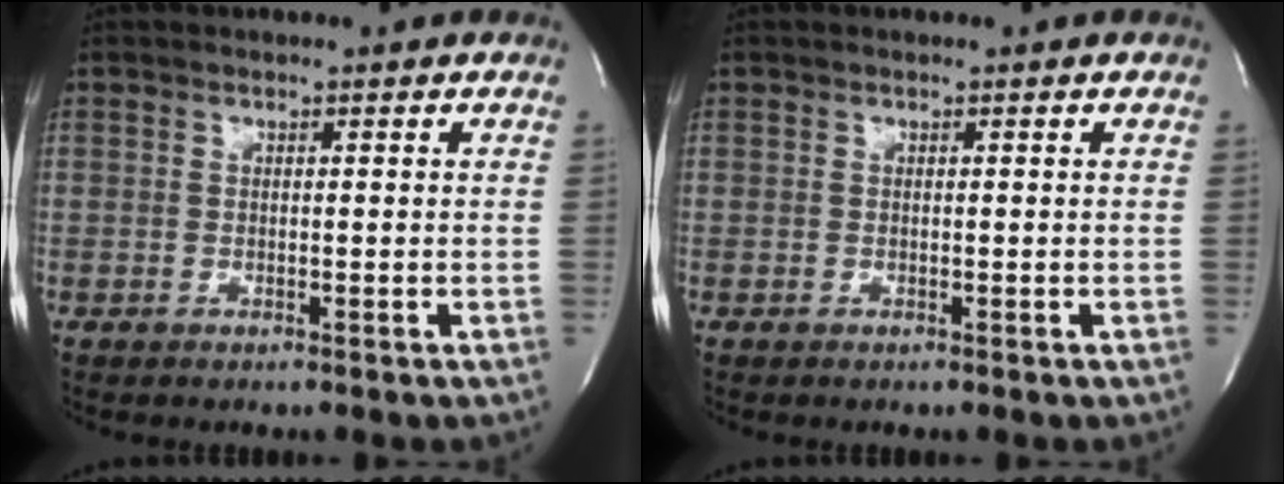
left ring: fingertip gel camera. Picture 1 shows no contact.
{"total": 0.0}